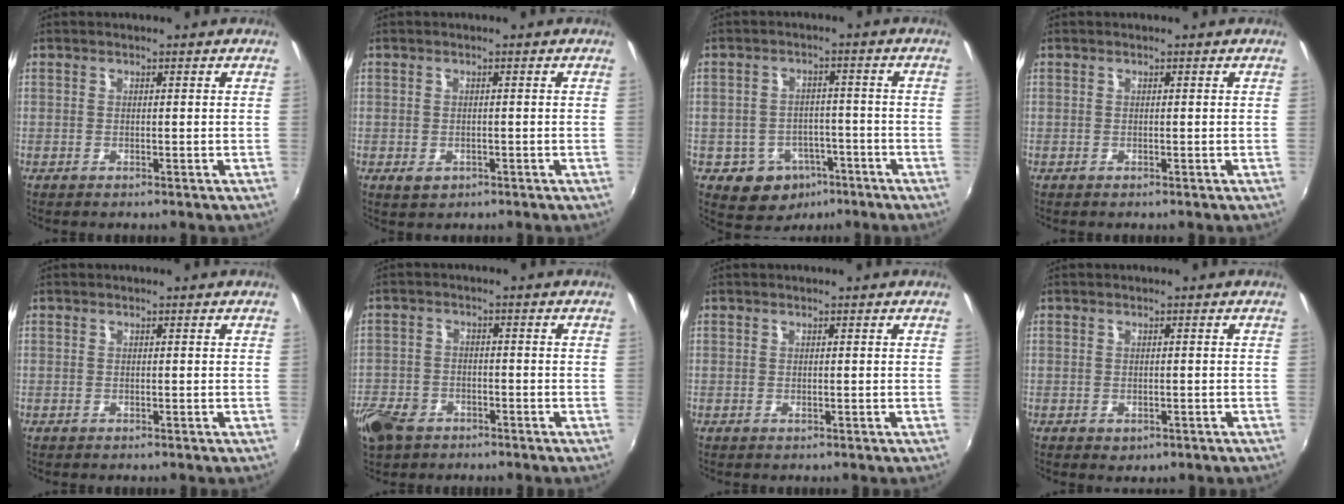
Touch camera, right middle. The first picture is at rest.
{"total": 2.2, "force": [-0.9, 1.6, 1.1], "torque": [-0.019, -0.006, -0.011]}
{"total": 8.2, "force": [-4.3, 6.6, 2.4], "torque": [-0.050, 0.018, -0.042]}
{"total": 0.0}
{"total": 0.0}
{"total": 10.7, "force": [-6.4, 7.3, 4.6], "torque": [-0.141, -0.005, -0.116]}
{"total": 0.0}
{"total": 1.7, "force": [-0.6, 1.3, 0.9], "torque": [-0.016, -0.006, -0.007]}